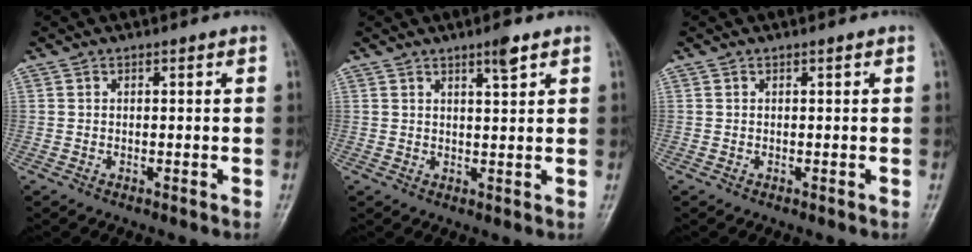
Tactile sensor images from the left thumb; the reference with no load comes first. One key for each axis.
{"total": 3.2, "fx": 2.1, "fy": 0.5, "fz": 2.3, "tx": -0.032, "ty": -0.013, "tz": 0.034}
{"total": 0.0}